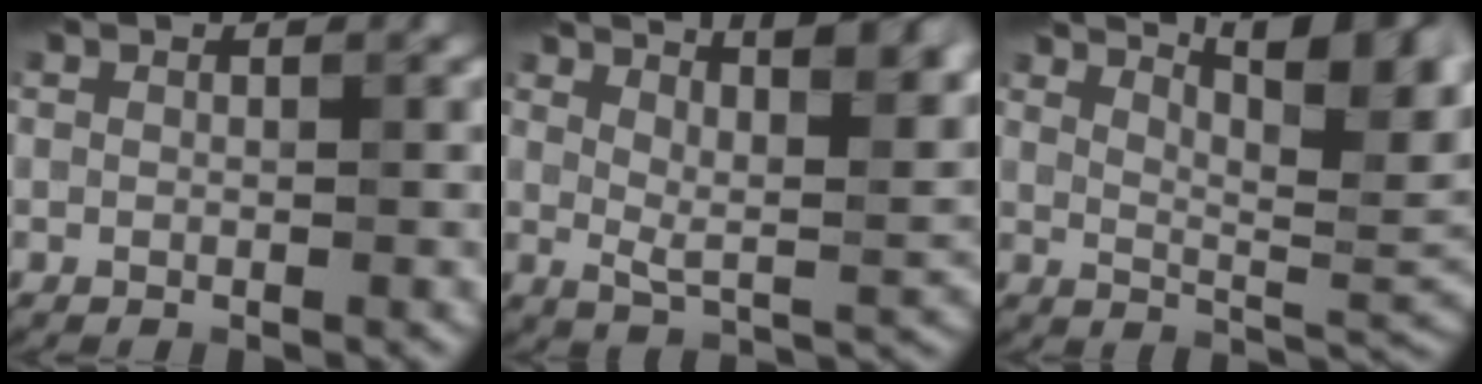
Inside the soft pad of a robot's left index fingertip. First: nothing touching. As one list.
[{"total": 10.8, "force": [6.4, 3.7, 7.9], "torque": [-0.103, 0.012, 0.084]}, {"total": 9.4, "force": [5.8, 2.5, 7.1], "torque": [-0.093, 0.013, 0.095]}]